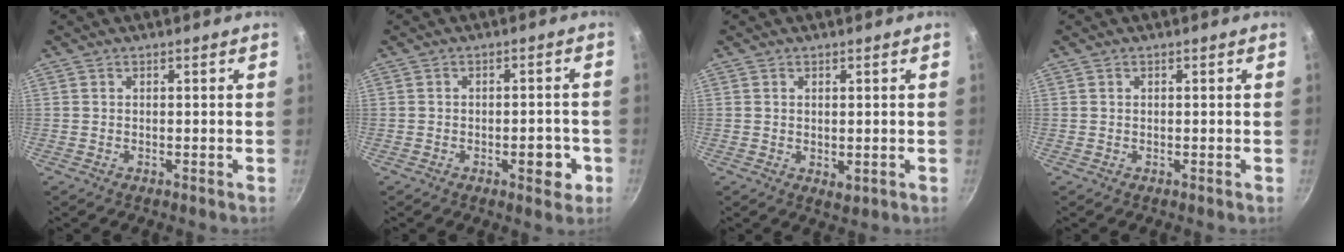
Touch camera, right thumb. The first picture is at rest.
{"total": 5.3, "force": [-2.0, 2.5, 4.2], "torque": [-0.033, 0.017, -0.023]}
{"total": 2.0, "force": [0.2, 1.2, 1.6], "torque": [-0.024, -0.007, 0.005]}
{"total": 0.0}